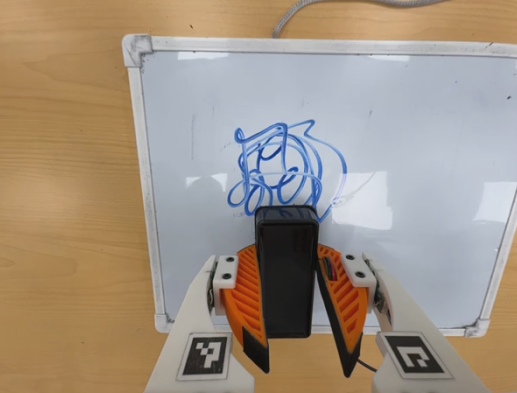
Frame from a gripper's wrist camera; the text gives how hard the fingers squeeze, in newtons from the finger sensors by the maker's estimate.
{"total": 7.6, "left": 6.9, "right": 8.2}